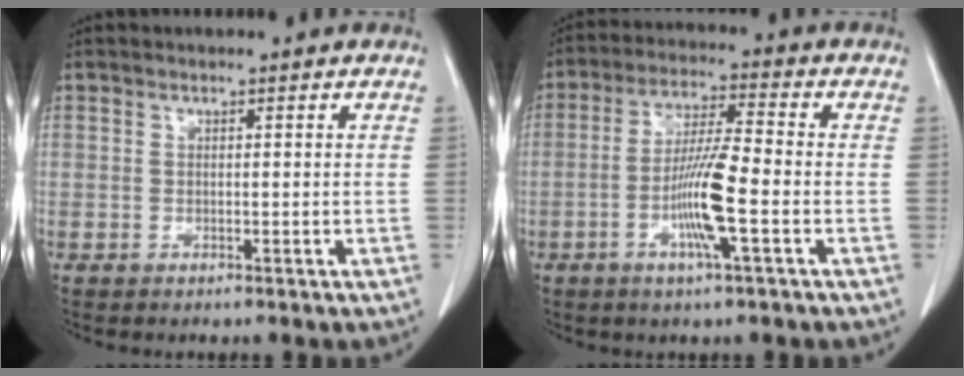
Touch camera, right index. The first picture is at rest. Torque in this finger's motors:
{"motor_torque": [1.11, -0.74, 0.35, 0.17]}